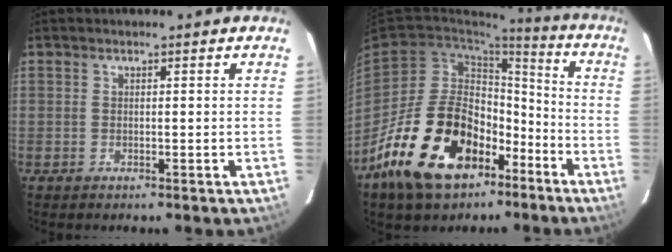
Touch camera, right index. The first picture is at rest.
{"total": 22.9, "force": [-13.0, 13.2, 13.5], "torque": [-0.265, 0.014, -0.202]}